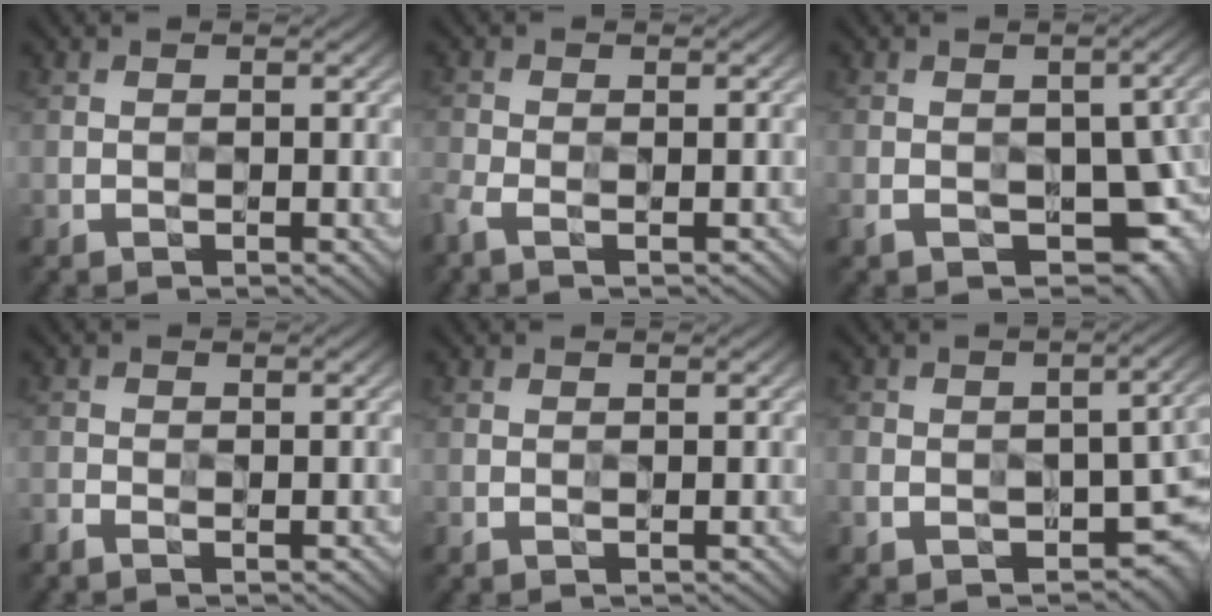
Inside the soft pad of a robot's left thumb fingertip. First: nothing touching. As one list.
[{"total": 3.2, "force": [-2.2, 1.0, 2.0], "torque": [-0.045, -0.010, -0.048]}, {"total": 9.6, "force": [-3.4, 5.5, 7.1], "torque": [-0.105, -0.022, -0.044]}, {"total": 1.9, "force": [-1.6, 0.5, 0.9], "torque": [-0.016, -0.006, -0.031]}, {"total": 0.0}, {"total": 8.7, "force": [-3.6, 5.3, 5.9], "torque": [-0.093, -0.030, -0.054]}]